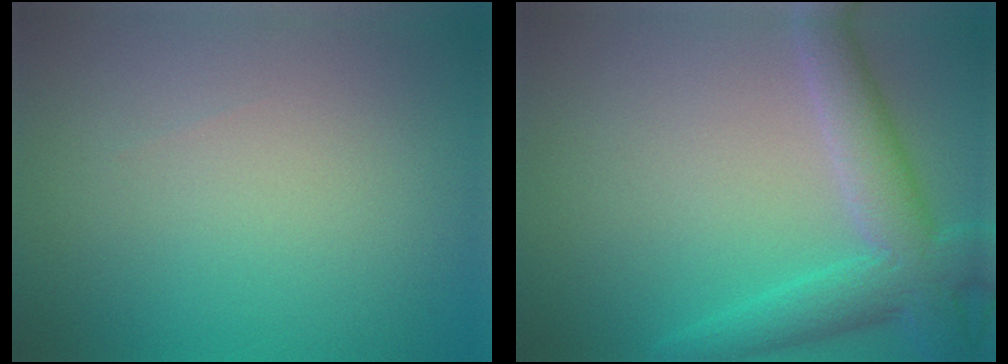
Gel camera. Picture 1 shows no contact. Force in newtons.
{"total": 5.7, "press": 5.7, "slide": 0.1}